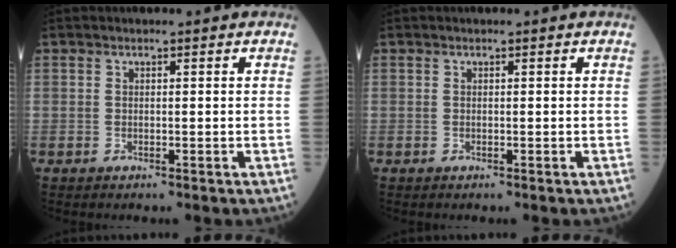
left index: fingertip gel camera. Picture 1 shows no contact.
{"total": 0.0}